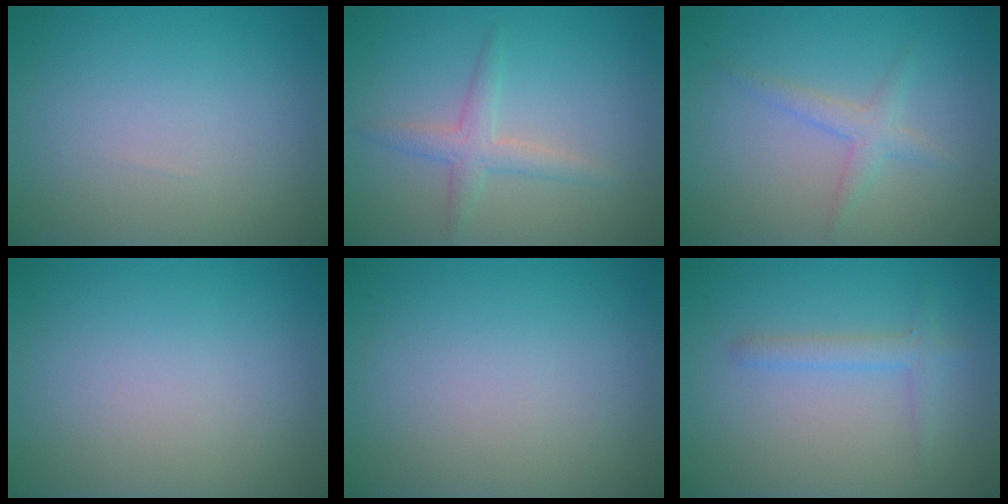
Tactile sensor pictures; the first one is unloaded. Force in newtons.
{"total": 2.3, "press": 2.3, "slide": 0.1}
{"total": 1.8, "press": 1.8, "slide": 0.0}
{"total": 0.0}
{"total": 0.0}
{"total": 1.7, "press": 1.7, "slide": 0.1}